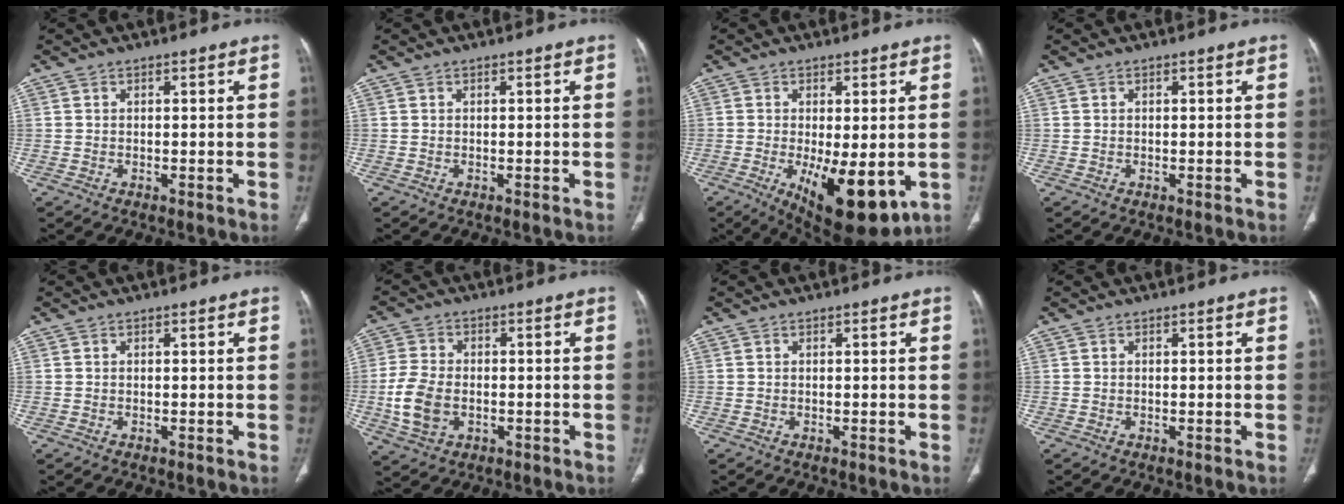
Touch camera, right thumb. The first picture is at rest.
{"total": 0.0}
{"total": 13.2, "force": [-3.3, 5.1, 11.7], "torque": [-0.172, -0.026, -0.032]}
{"total": 0.0}
{"total": 0.0}
{"total": 8.7, "force": [-1.7, 5.9, 6.1], "torque": [-0.128, 0.003, -0.031]}
{"total": 0.0}
{"total": 0.0}